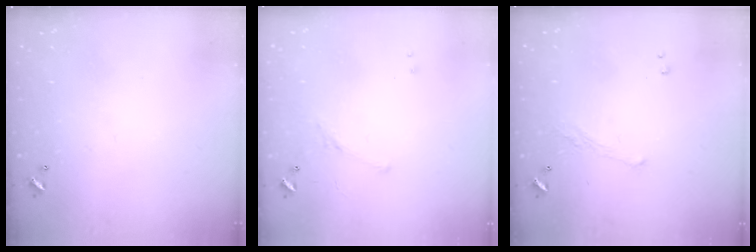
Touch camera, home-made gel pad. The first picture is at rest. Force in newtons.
{"total": 5.9, "press": 5.9, "slide": 0.8}
{"total": 1.9, "press": 1.7, "slide": 0.8}